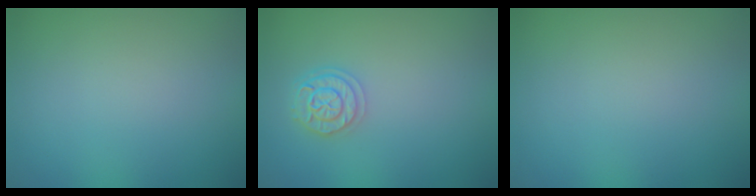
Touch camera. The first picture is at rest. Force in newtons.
{"total": 2.6, "press": 2.4, "slide": 1.0}
{"total": 0.0}